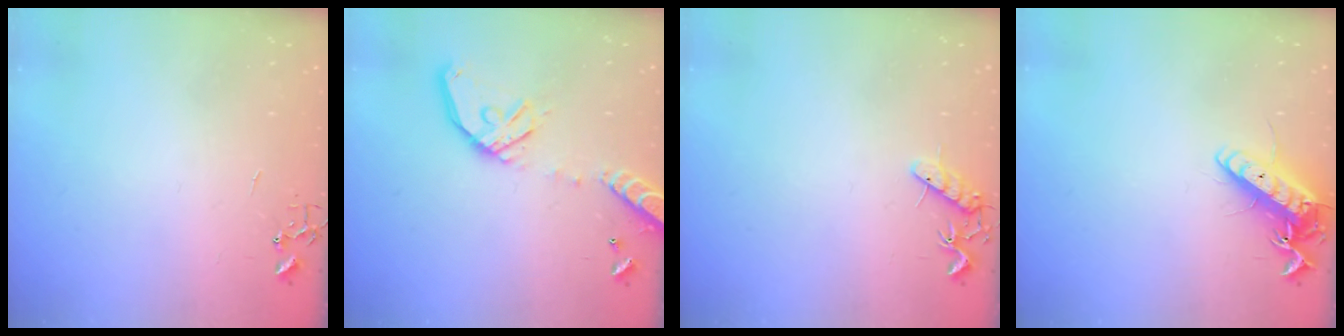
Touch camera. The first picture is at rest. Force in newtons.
{"total": 15.4, "press": 15.1, "slide": 2.8}
{"total": 7.5, "press": 7.4, "slide": 0.6}
{"total": 13.9, "press": 13.9, "slide": 1.3}